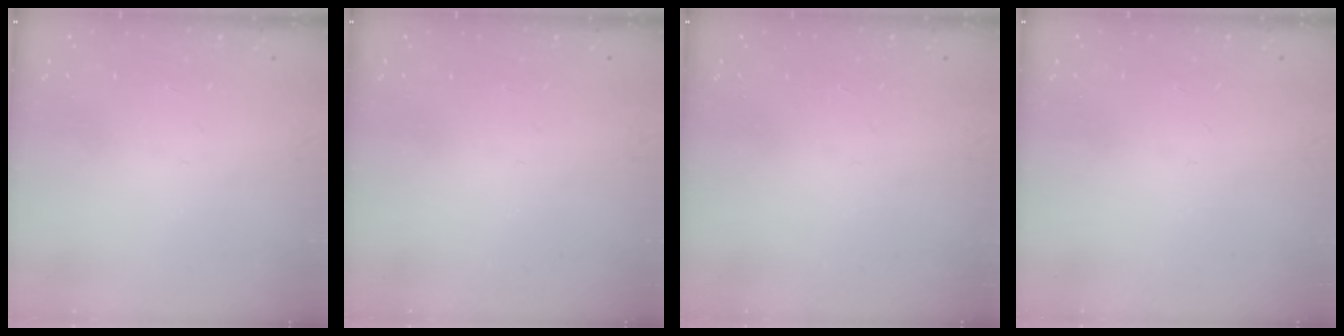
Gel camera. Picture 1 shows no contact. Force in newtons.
{"total": 0.0}
{"total": 0.0}
{"total": 0.0}